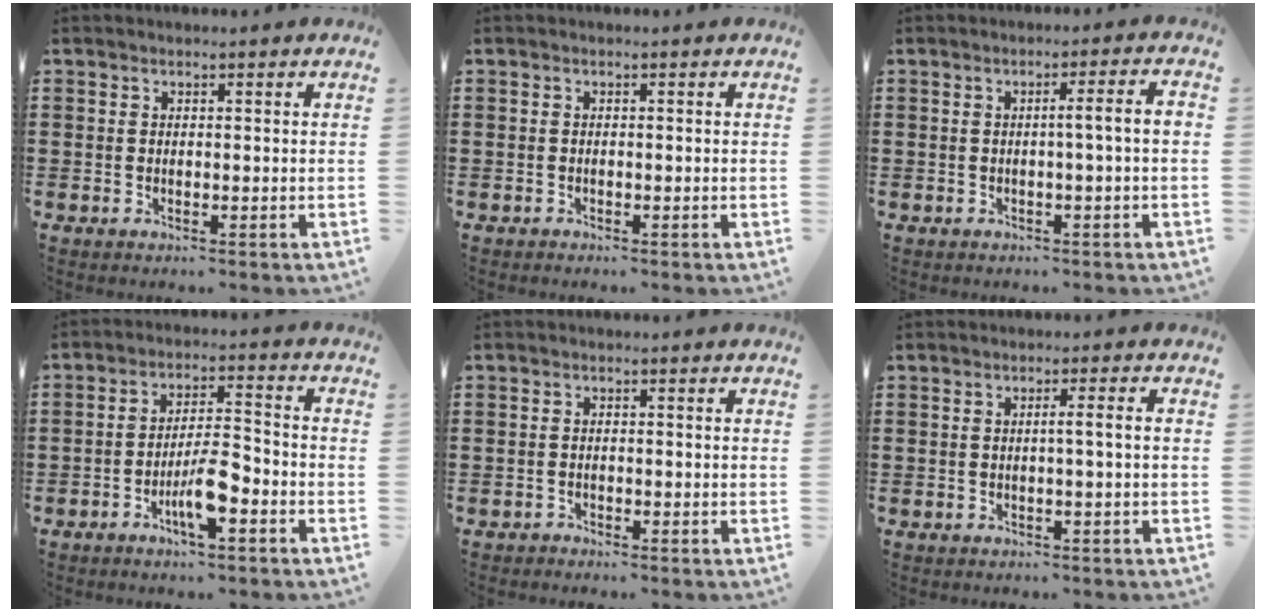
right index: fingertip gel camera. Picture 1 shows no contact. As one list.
[{"total": 0.0}, {"total": 3.2, "force": [-0.4, -0.3, 3.2], "torque": [-0.054, -0.003, -0.011]}, {"total": 7.0, "force": [-3.4, 1.9, 5.9], "torque": [-0.116, 0.000, -0.064]}, {"total": 0.7, "force": [-0.7, 0.2, -0.1], "torque": [-0.002, 0.002, -0.016]}, {"total": 2.0, "force": [-0.3, -0.4, 1.9], "torque": [-0.032, -0.005, -0.008]}]